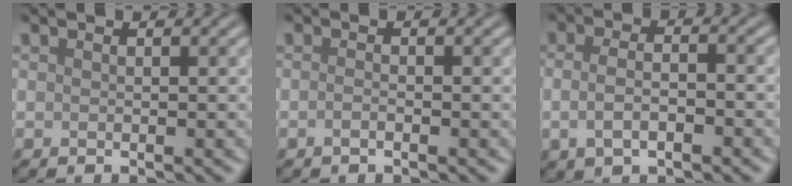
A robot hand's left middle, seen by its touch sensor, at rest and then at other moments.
{"total": 0.8, "force": [-0.4, 0.2, 0.6], "torque": [-0.012, -0.001, -0.009]}
{"total": 3.5, "force": [-0.9, 1.7, 2.9], "torque": [-0.059, -0.004, -0.019]}